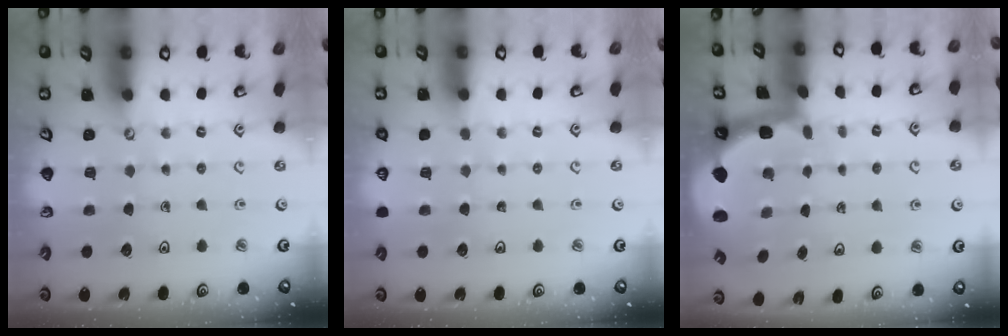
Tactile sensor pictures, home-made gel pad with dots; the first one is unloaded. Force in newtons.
{"total": 0.0}
{"total": 2.4, "press": 2.1, "slide": 1.2}